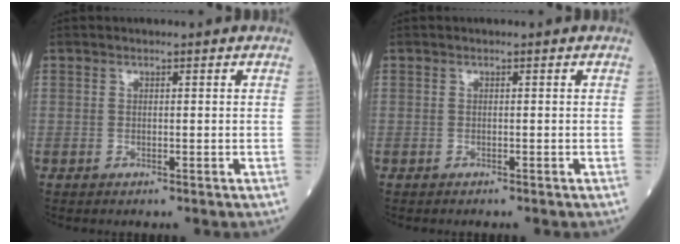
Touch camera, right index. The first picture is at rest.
{"total": 0.0}